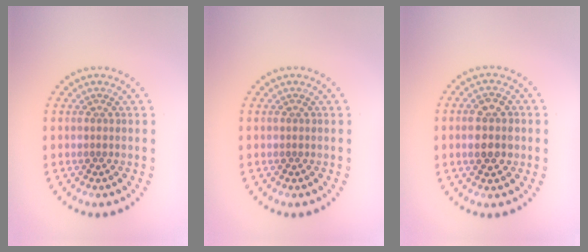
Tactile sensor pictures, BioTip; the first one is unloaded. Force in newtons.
{"total": 0.0}
{"total": 3.1, "press": 3.1, "slide": 0.1}